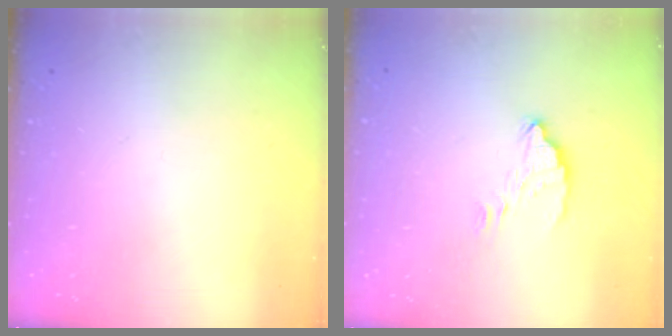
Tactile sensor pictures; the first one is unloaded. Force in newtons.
{"total": 3.8, "press": 3.8, "slide": 0.2}